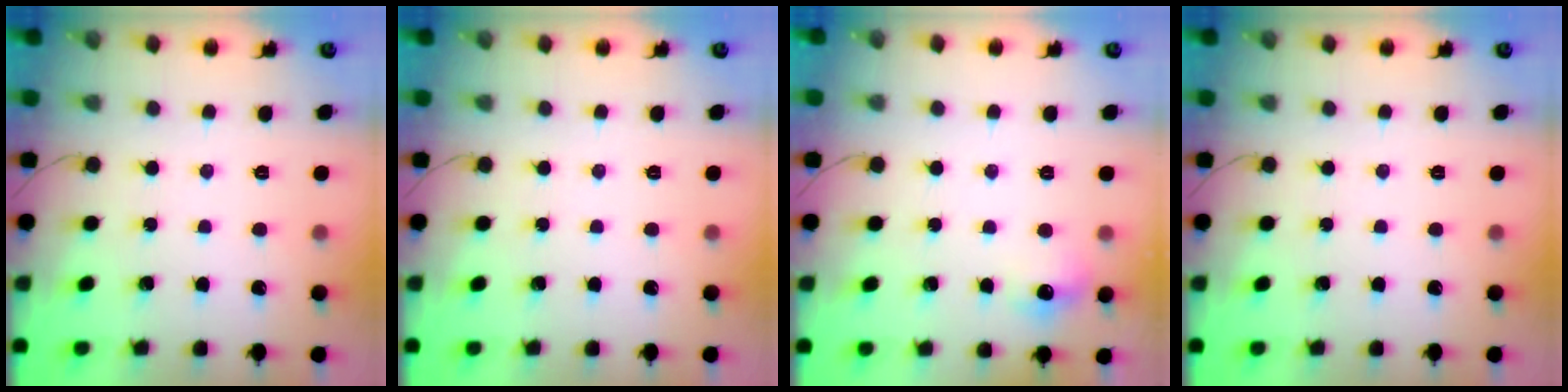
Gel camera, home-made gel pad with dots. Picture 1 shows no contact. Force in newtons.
{"total": 0.0}
{"total": 7.5, "press": 7.3, "slide": 1.6}
{"total": 0.0}